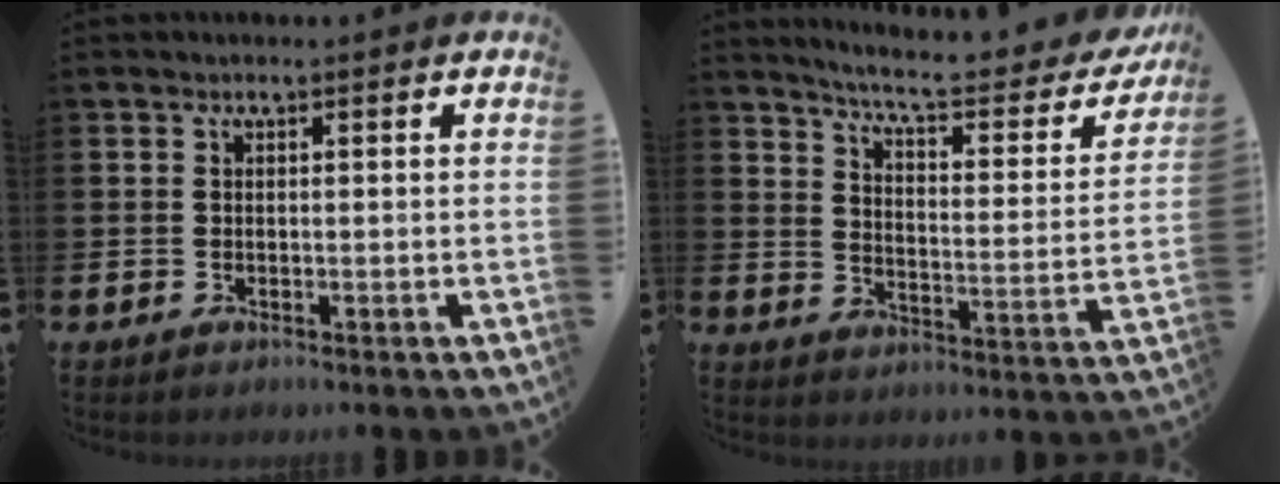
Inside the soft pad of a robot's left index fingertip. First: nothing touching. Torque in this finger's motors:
{"motor_torque": [1.02, -1.13, 0.38, 0.12]}